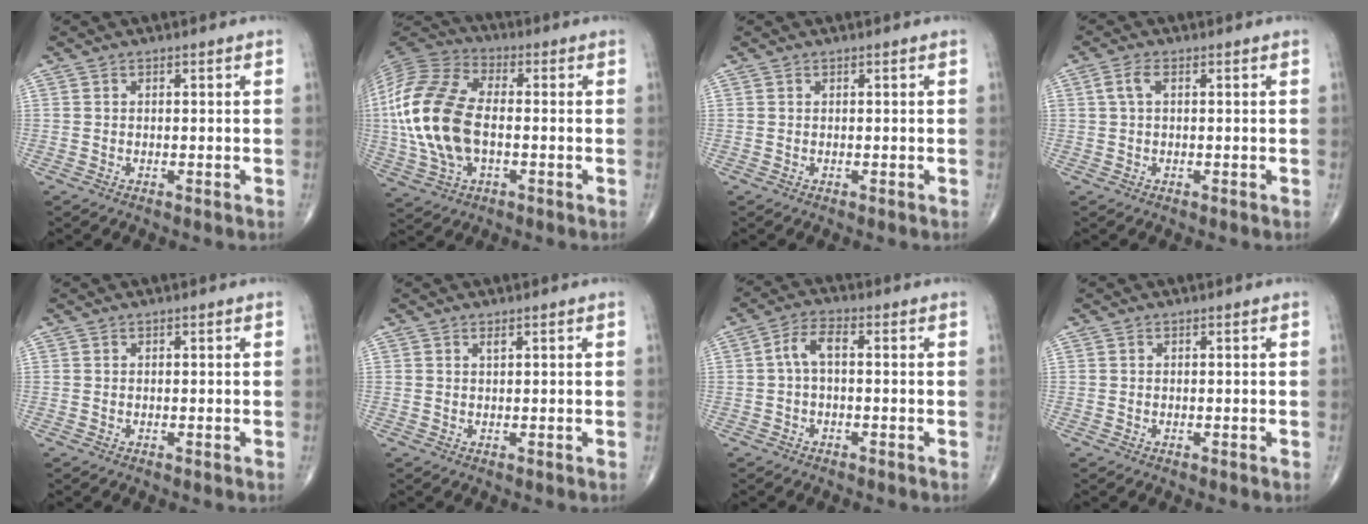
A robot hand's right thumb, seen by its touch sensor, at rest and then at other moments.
{"total": 19.4, "force": [-1.4, 10.7, 16.1], "torque": [-0.360, 0.014, -0.028]}
{"total": 0.0}
{"total": 2.7, "force": [0.6, 1.3, 2.3], "torque": [-0.057, 0.009, 0.011]}
{"total": 0.0}
{"total": 0.7, "force": [0.4, 0.1, 0.5], "torque": [-0.010, -0.001, 0.008]}
{"total": 4.3, "force": [0.0, 1.9, 3.9], "torque": [-0.076, 0.019, -0.008]}
{"total": 0.0}